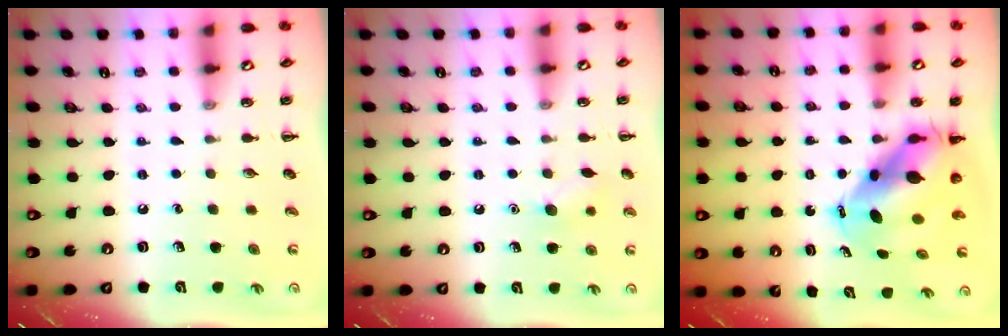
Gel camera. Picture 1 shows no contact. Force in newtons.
{"total": 7.8, "press": 7.7, "slide": 1.6}
{"total": 9.5, "press": 9.1, "slide": 2.8}